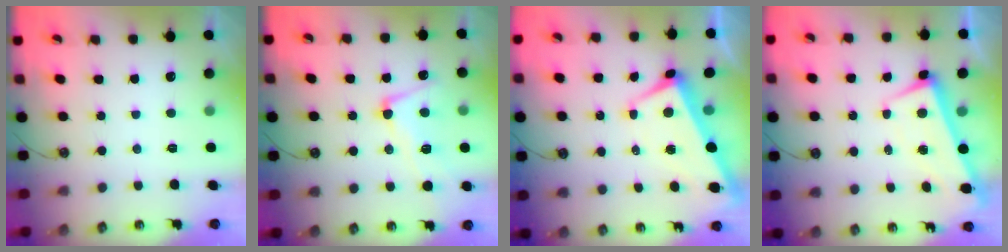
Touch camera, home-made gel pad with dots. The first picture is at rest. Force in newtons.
{"total": 4.9, "press": 4.8, "slide": 1.0}
{"total": 0.8, "press": 0.2, "slide": 0.8}
{"total": 1.5, "press": 0.5, "slide": 1.5}